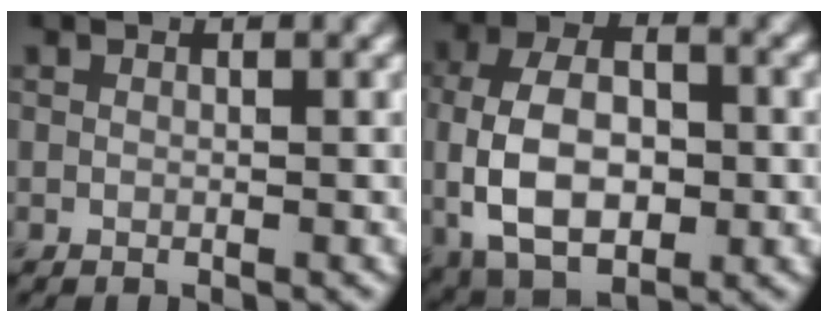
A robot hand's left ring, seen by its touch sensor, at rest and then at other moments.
{"total": 9.7, "force": [-1.0, 6.2, 7.4], "torque": [-0.154, -0.006, -0.018]}